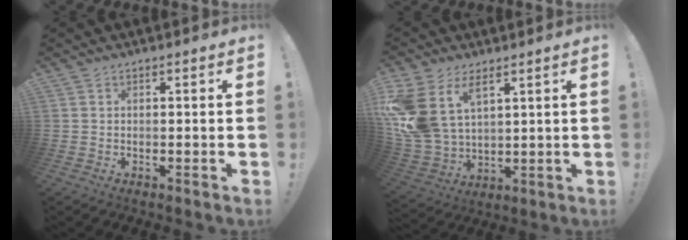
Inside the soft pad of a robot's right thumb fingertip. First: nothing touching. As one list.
[{"total": 15.0, "force": [7.2, 9.8, 8.8], "torque": [-0.203, -0.041, 0.137]}]